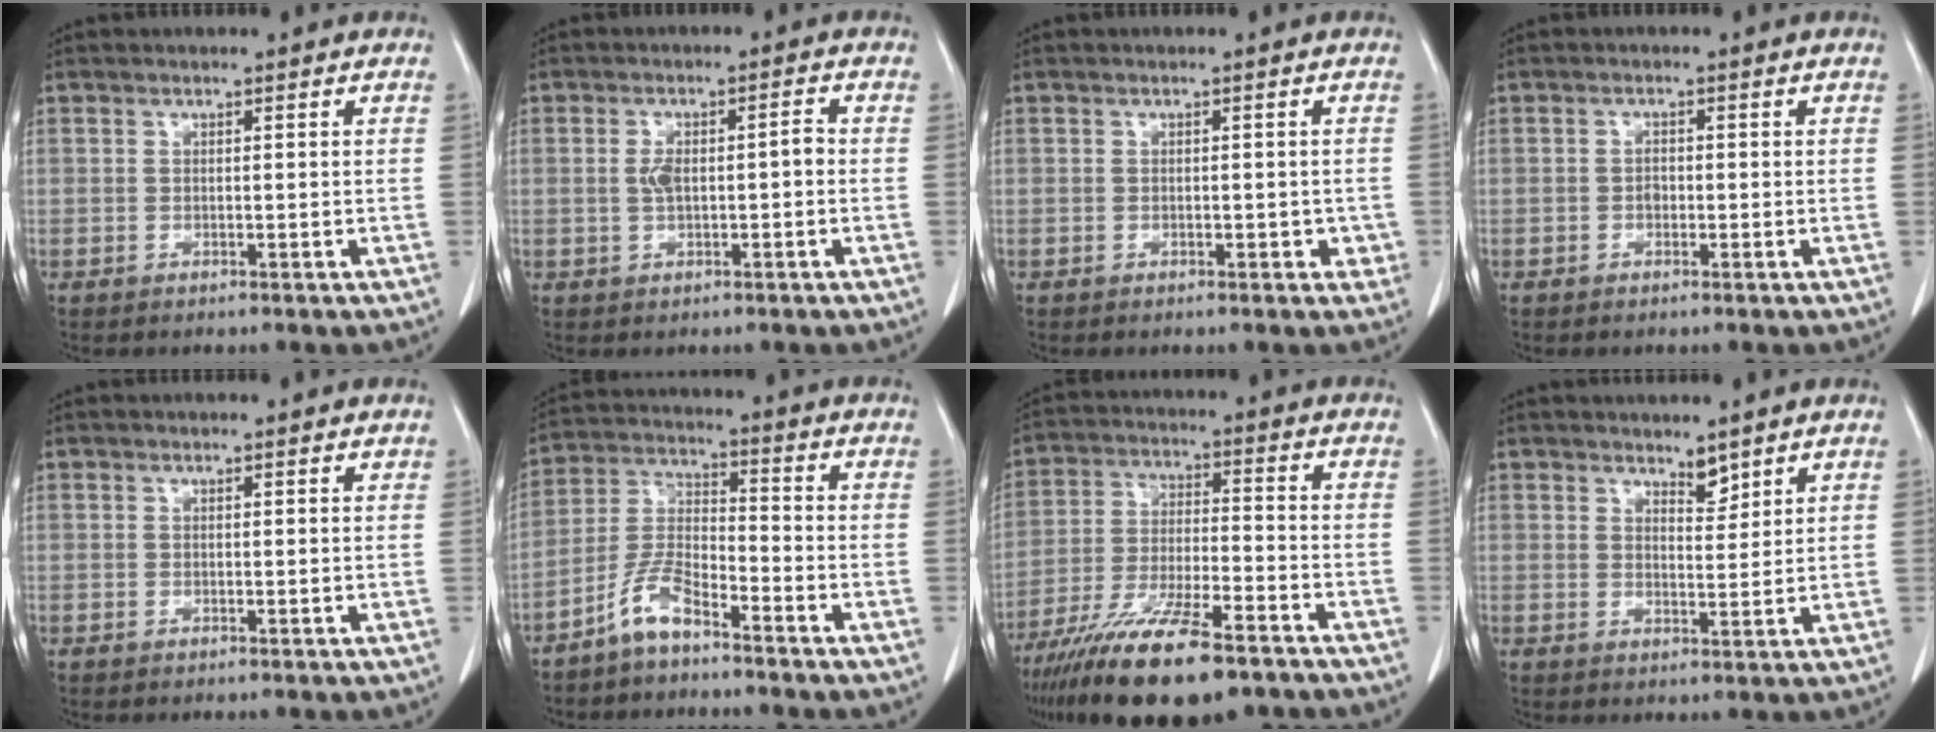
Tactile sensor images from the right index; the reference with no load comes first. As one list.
[{"total": 4.0, "force": [-0.2, 1.5, 3.8], "torque": [-0.075, 0.016, 0.000]}, {"total": 1.8, "force": [-0.5, 1.2, 1.1], "torque": [-0.005, 0.007, -0.004]}, {"total": 1.1, "force": [-0.3, 0.7, 0.7], "torque": [-0.009, 0.005, -0.004]}, {"total": 0.5, "force": [0.5, 0.2, 0.1], "torque": [-0.005, 0.001, 0.002]}, {"total": 6.9, "force": [-5.2, 1.6, 4.3], "torque": [-0.103, -0.003, -0.109]}, {"total": 17.8, "force": [-12.8, 3.4, 11.9], "torque": [-0.215, -0.034, -0.221]}, {"total": 2.7, "force": [2.3, 0.9, 1.0], "torque": [-0.016, -0.009, 0.042]}]